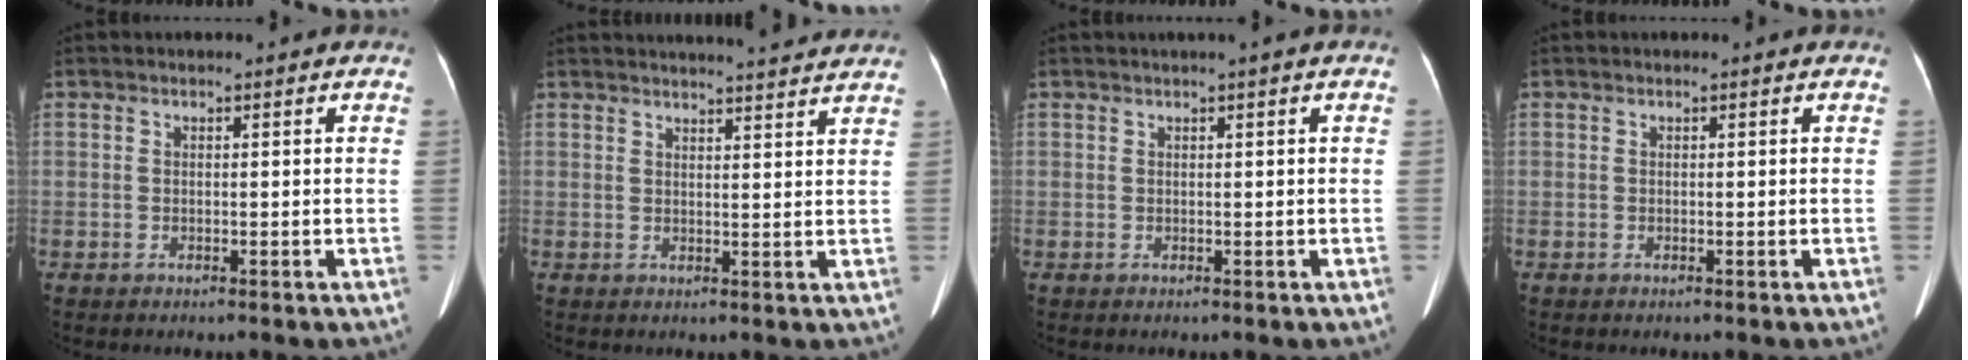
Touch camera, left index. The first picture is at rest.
{"total": 11.4, "force": [10.8, 0.1, 3.4], "torque": [-0.047, 0.009, 0.124]}
{"total": 0.8, "force": [0.3, -0.2, 0.7], "torque": [-0.015, 0.000, 0.011]}
{"total": 0.0}